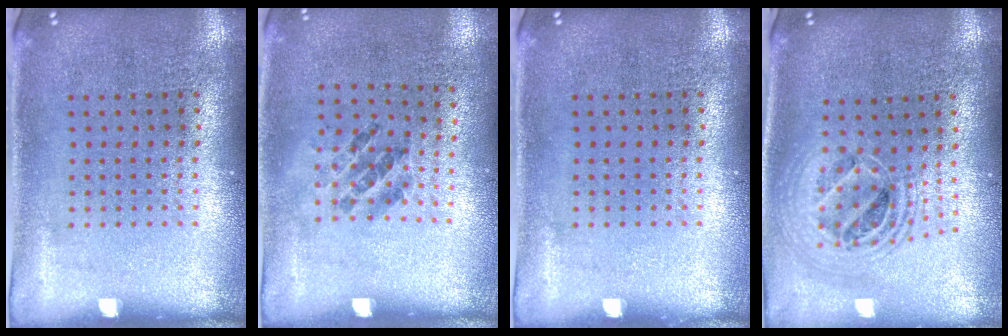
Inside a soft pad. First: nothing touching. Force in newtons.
{"total": 1.2, "press": 0.7, "slide": 0.9}
{"total": 0.0}
{"total": 2.1, "press": 1.7, "slide": 1.2}